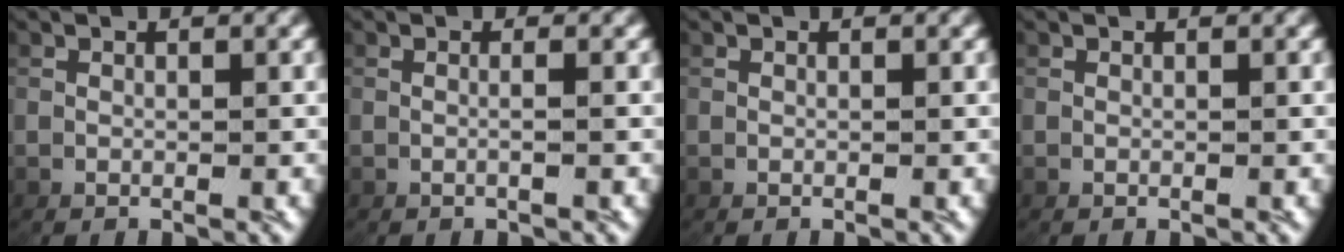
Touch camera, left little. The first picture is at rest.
{"total": 0.8, "force": [-0.2, -0.1, 0.8], "torque": [-0.022, -0.001, -0.001]}
{"total": 0.0}
{"total": 0.0}